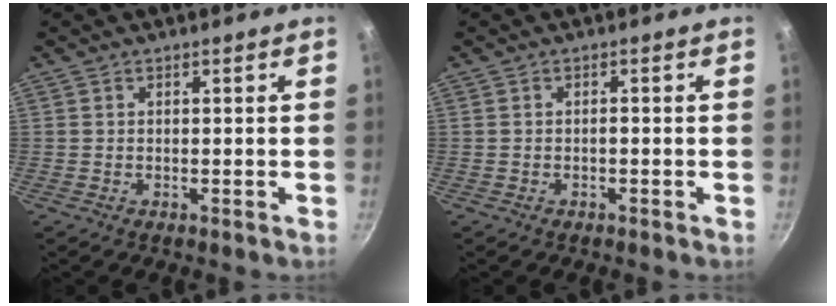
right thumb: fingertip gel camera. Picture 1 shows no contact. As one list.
[{"total": 0.7, "force": [-0.4, 0.3, 0.5], "torque": [-0.006, 0.008, -0.005]}]